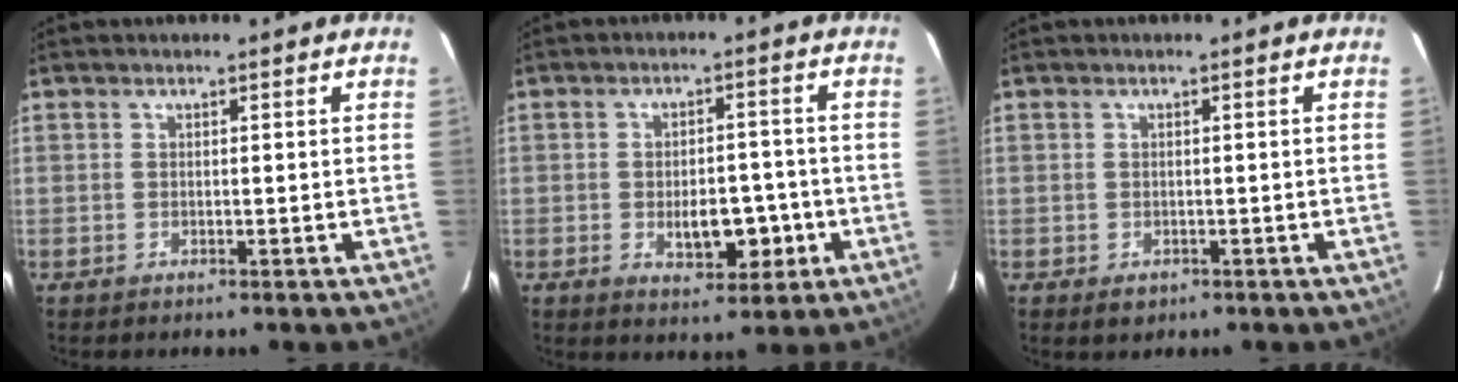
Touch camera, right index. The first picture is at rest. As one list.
[{"total": 6.9, "force": [-1.9, 3.6, 5.6], "torque": [-0.080, 0.007, -0.020]}, {"total": 1.6, "force": [-0.8, 1.3, 0.6], "torque": [-0.007, 0.001, -0.003]}]